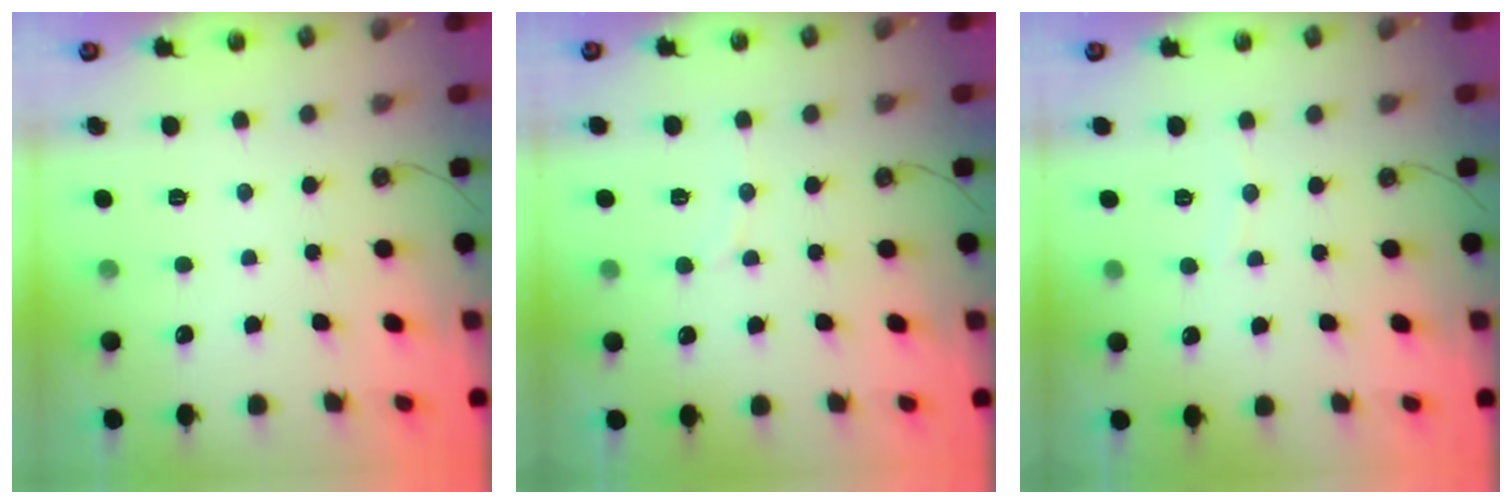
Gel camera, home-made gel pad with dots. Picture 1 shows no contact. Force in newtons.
{"total": 4.7, "press": 4.5, "slide": 1.0}
{"total": 2.4, "press": 2.4, "slide": 0.3}